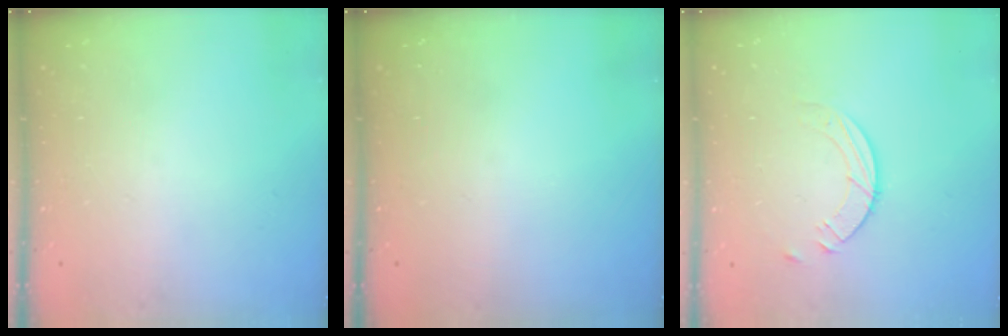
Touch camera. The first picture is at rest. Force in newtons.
{"total": 0.0}
{"total": 6.0, "press": 6.0, "slide": 0.6}